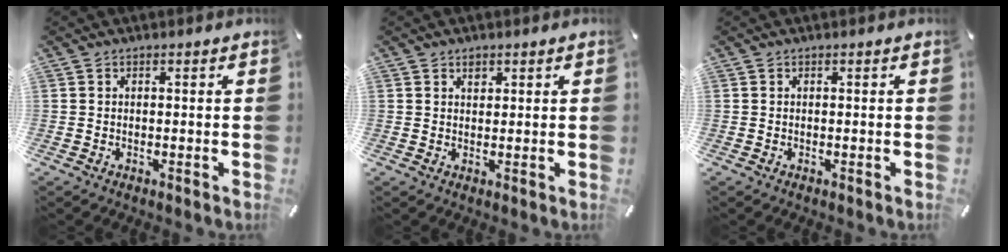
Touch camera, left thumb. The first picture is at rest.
{"total": 1.4, "force": [0.9, 1.0, 0.5], "torque": [0.006, -0.006, 0.013]}
{"total": 0.0}